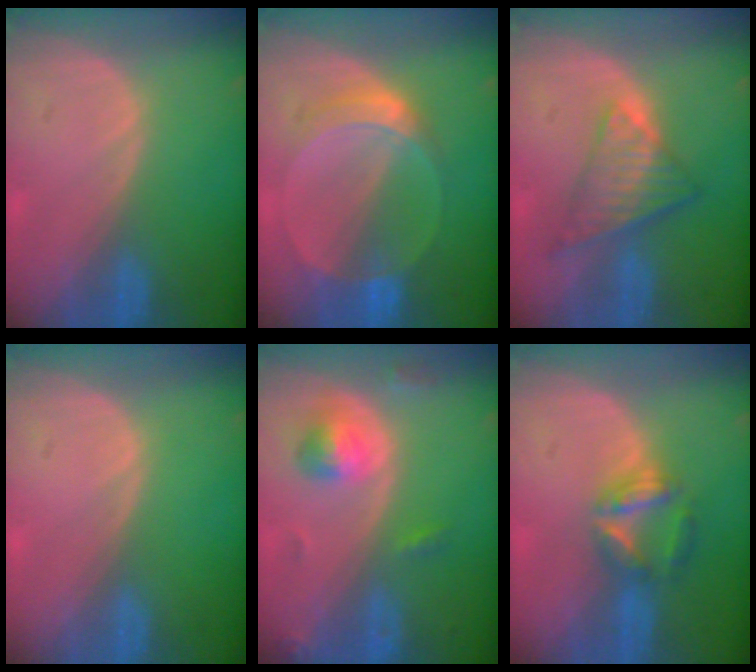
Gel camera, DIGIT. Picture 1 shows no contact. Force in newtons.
{"total": 6.2, "press": 5.7, "slide": 2.6}
{"total": 7.6, "press": 6.4, "slide": 4.2}
{"total": 0.0}
{"total": 4.8, "press": 4.8, "slide": 0.7}
{"total": 5.8, "press": 5.4, "slide": 2.3}